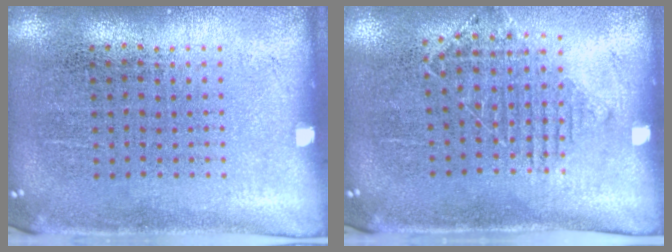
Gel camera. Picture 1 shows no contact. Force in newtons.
{"total": 1.1, "press": 1.0, "slide": 0.5}